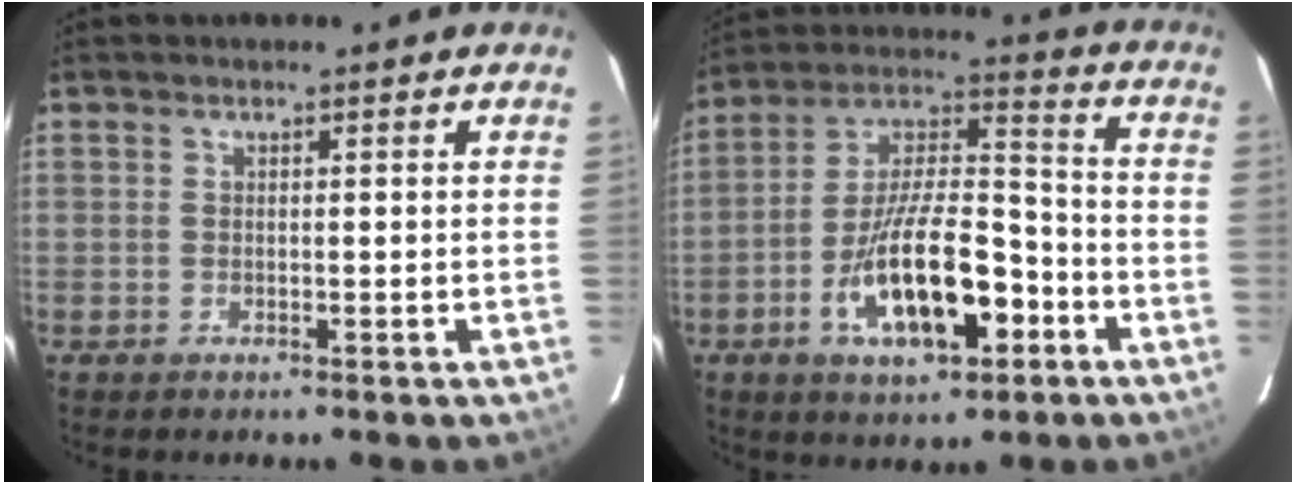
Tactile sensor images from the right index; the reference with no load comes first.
{"total": 17.9, "force": [-7.2, 7.1, 14.7], "torque": [-0.278, 0.009, -0.119]}